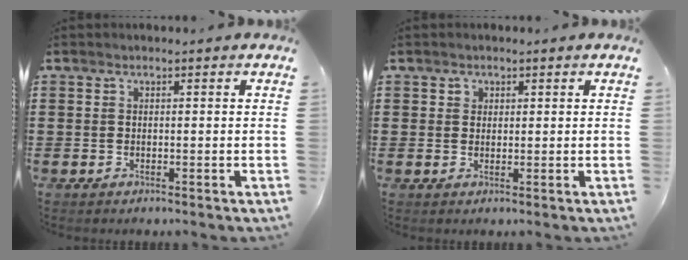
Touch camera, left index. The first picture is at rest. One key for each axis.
{"total": 1.2, "fx": 0.6, "fy": 1.0, "fz": 0.1, "tx": -0.006, "ty": 0.004, "tz": 0.011}